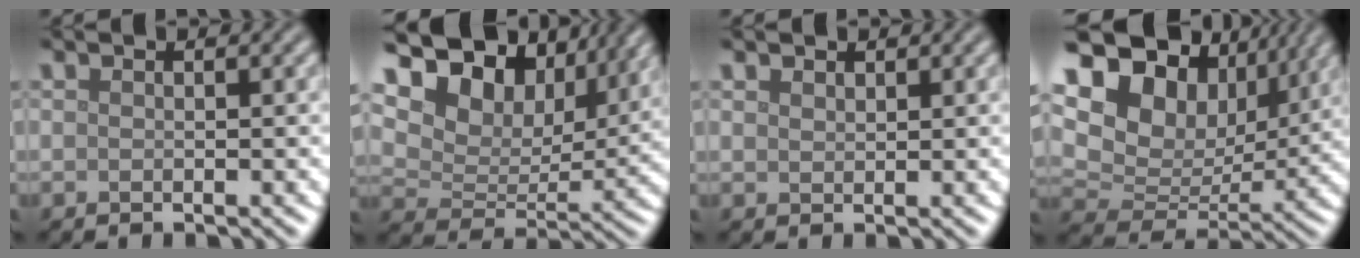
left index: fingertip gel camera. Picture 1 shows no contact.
{"total": 14.4, "force": [9.0, 8.4, 7.5], "torque": [-0.163, 0.032, 0.130]}
{"total": 1.1, "force": [0.9, 0.5, 0.2], "torque": [-0.006, -0.001, 0.018]}
{"total": 14.7, "force": [7.0, 10.0, 8.1], "torque": [-0.176, 0.032, 0.123]}